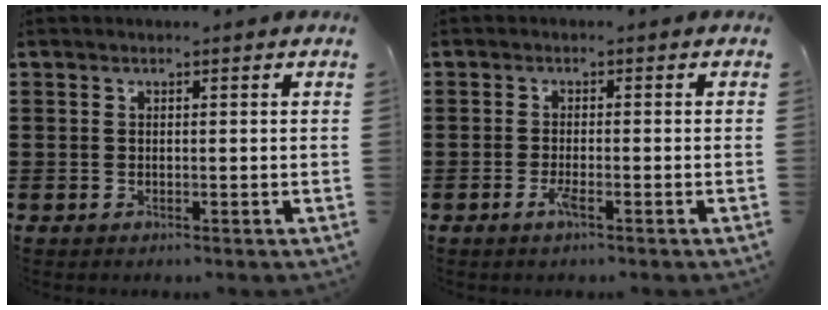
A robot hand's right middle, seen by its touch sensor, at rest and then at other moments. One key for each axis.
{"total": 2.1, "fx": -1.1, "fy": 0.2, "fz": 1.7, "tx": -0.044, "ty": -0.007, "tz": -0.024}